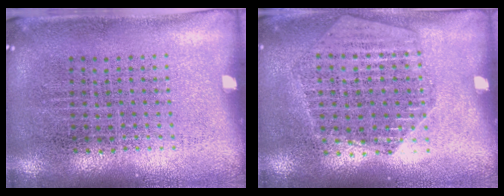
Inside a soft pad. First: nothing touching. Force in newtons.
{"total": 1.6, "press": 1.6, "slide": 0.2}